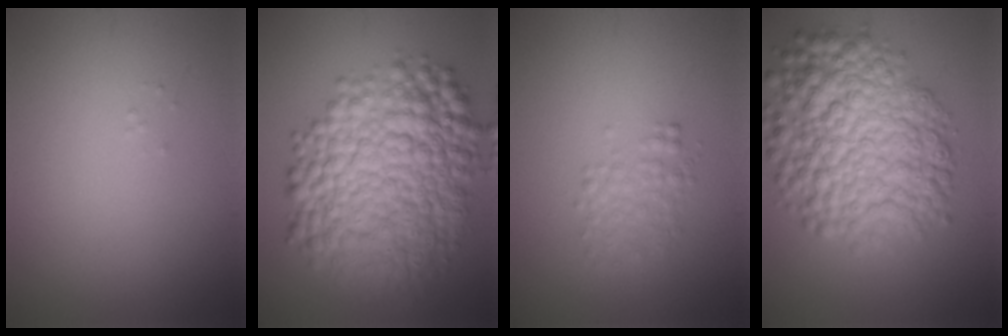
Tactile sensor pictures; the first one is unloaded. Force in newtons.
{"total": 12.5, "press": 12.5, "slide": 0.2}
{"total": 2.0, "press": 2.0, "slide": 0.0}
{"total": 10.2, "press": 10.2, "slide": 0.3}